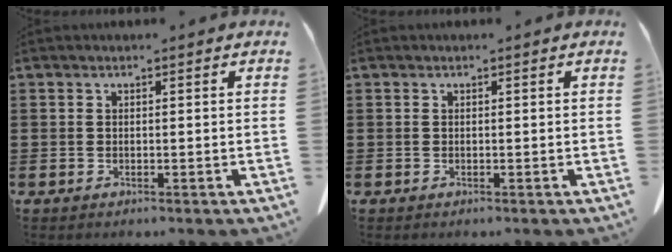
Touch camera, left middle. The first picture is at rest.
{"total": 0.0}